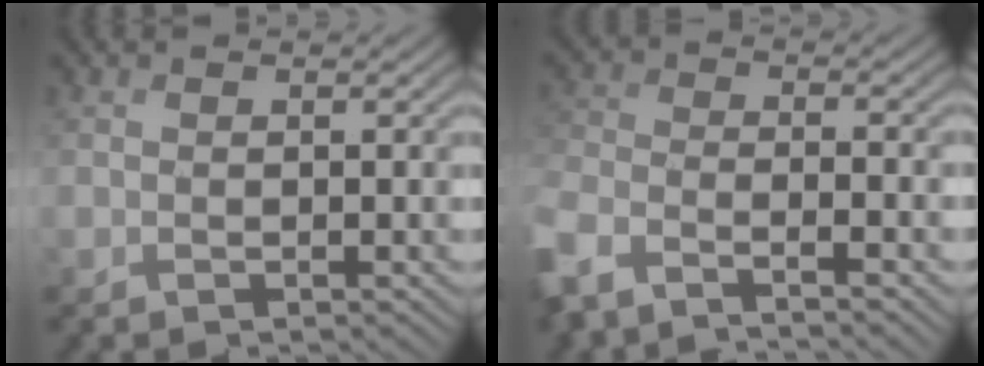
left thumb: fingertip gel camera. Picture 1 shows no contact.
{"total": 7.0, "force": [-5.5, 2.1, 3.9], "torque": [-0.104, -0.020, -0.111]}